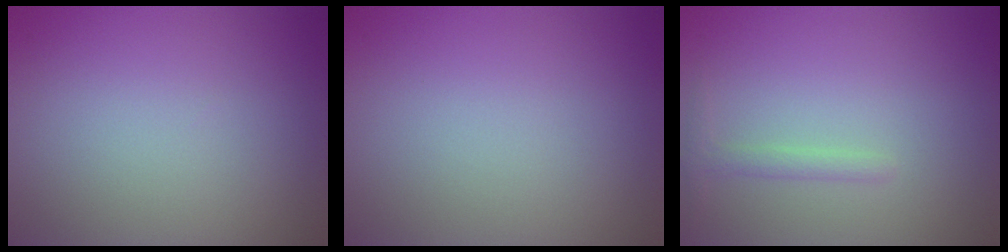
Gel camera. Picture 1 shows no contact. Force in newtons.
{"total": 0.0}
{"total": 1.2, "press": 1.2, "slide": 0.0}